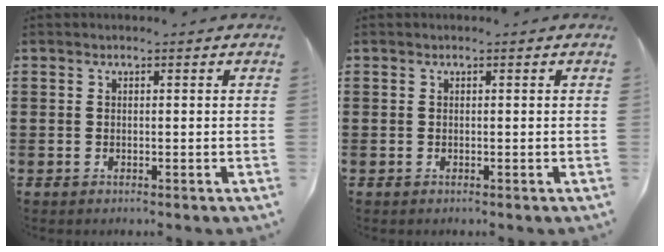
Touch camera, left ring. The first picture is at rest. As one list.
[{"total": 0.0}]